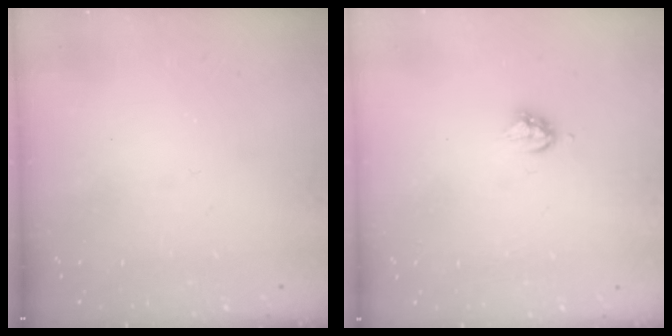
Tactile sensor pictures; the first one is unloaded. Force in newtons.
{"total": 4.2, "press": 4.1, "slide": 0.5}